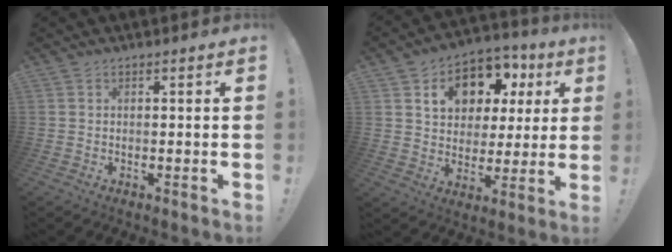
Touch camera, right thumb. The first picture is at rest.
{"total": 13.8, "force": [6.3, 10.0, 7.2], "torque": [-0.099, -0.037, 0.116]}